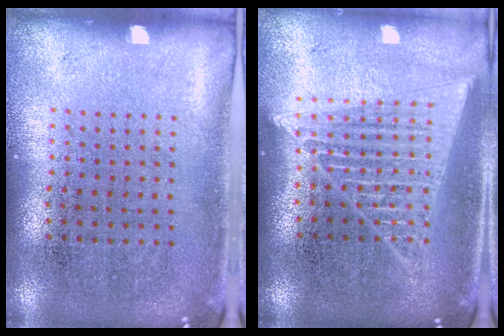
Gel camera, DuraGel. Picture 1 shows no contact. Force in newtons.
{"total": 1.8, "press": 1.6, "slide": 0.8}